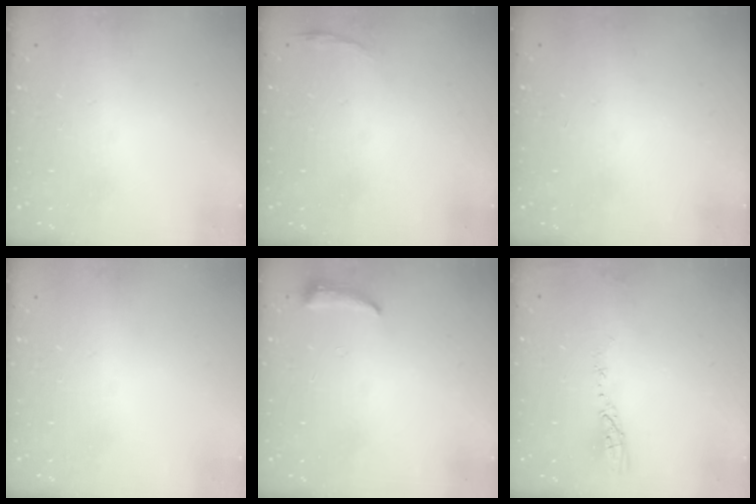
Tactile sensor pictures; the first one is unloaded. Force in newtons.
{"total": 2.8, "press": 2.8, "slide": 0.6}
{"total": 0.0}
{"total": 0.0}
{"total": 4.3, "press": 4.2, "slide": 0.9}
{"total": 3.8, "press": 3.8, "slide": 0.3}